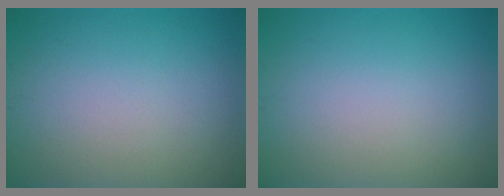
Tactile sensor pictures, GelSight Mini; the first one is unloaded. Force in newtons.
{"total": 0.0}